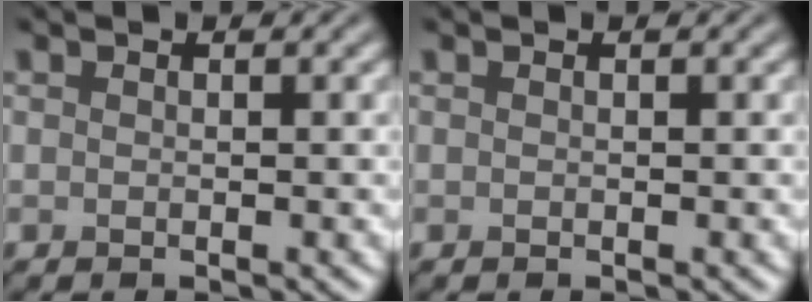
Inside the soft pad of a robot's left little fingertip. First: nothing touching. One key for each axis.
{"total": 0.0}